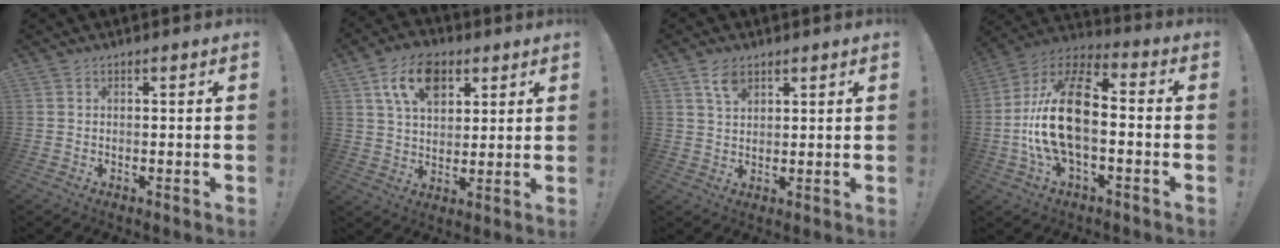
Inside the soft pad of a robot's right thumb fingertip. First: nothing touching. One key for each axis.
{"total": 13.1, "fx": 6.1, "fy": 8.7, "fz": 7.8, "tx": -0.123, "ty": -0.009, "tz": 0.114}
{"total": 4.9, "fx": 3.0, "fy": 2.6, "fz": 2.9, "tx": -0.053, "ty": -0.009, "tz": 0.054}
{"total": 19.1, "fx": -2.2, "fy": 9.6, "fz": 16.4, "tx": -0.310, "ty": 0.022, "tz": -0.037}